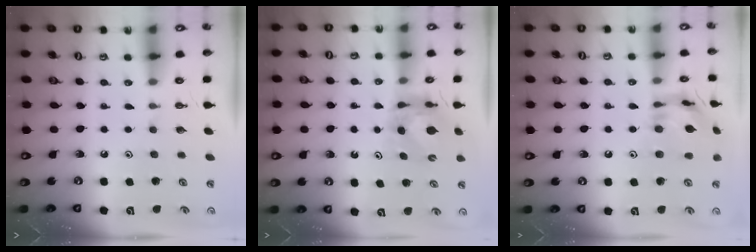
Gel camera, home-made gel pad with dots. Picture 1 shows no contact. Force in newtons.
{"total": 5.6, "press": 5.5, "slide": 0.6}
{"total": 14.5, "press": 14.5, "slide": 1.3}